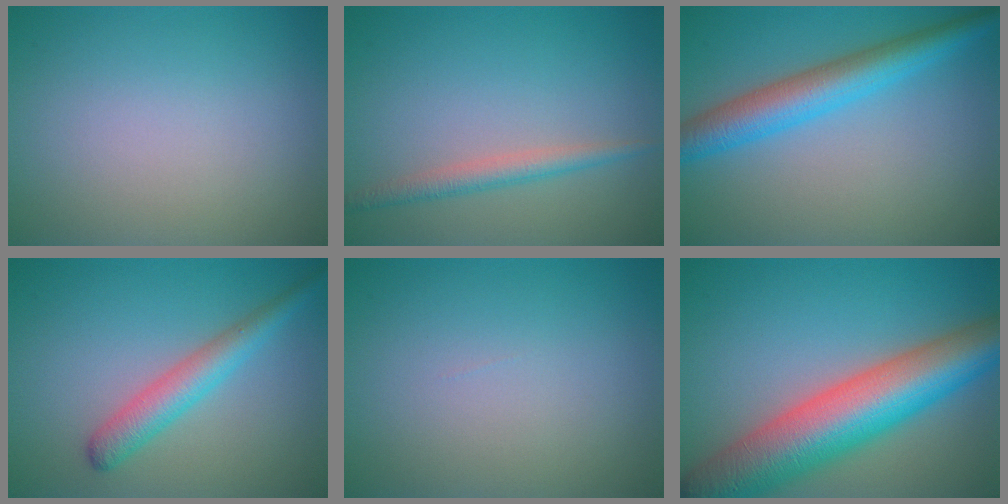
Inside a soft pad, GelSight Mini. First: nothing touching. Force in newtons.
{"total": 2.1, "press": 2.1, "slide": 0.0}
{"total": 5.5, "press": 5.5, "slide": 0.1}
{"total": 2.8, "press": 2.8, "slide": 0.2}
{"total": 0.0}
{"total": 11.7, "press": 11.7, "slide": 0.4}